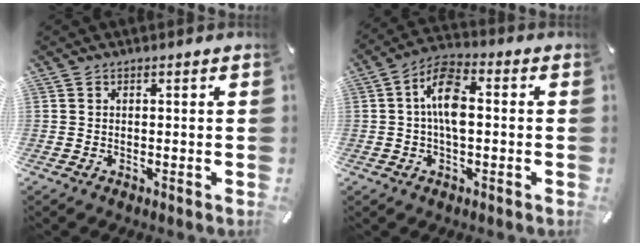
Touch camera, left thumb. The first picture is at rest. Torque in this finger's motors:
{"motor_torque": [1.87, 1.79, 1.32, -0.07, 0.44]}